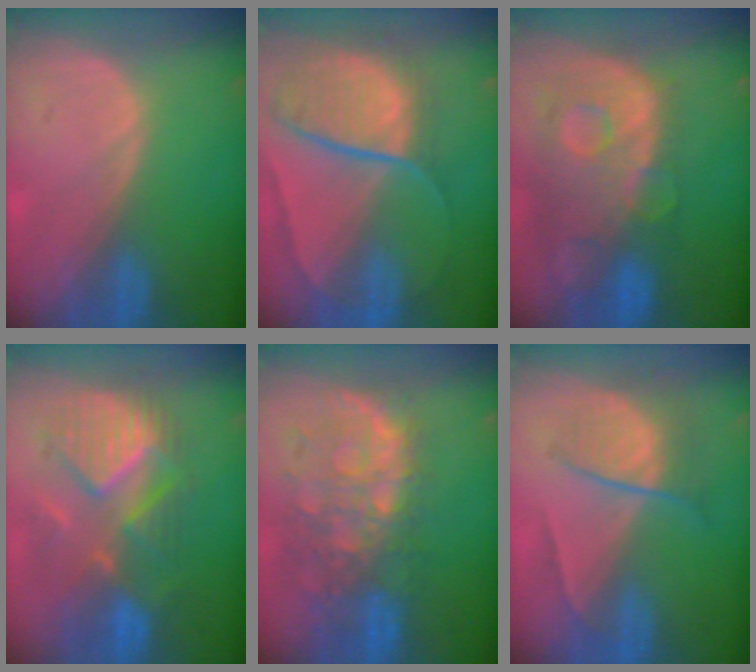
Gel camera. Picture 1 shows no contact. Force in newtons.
{"total": 10.6, "press": 8.8, "slide": 6.0}
{"total": 12.9, "press": 10.6, "slide": 7.3}
{"total": 9.8, "press": 9.3, "slide": 3.1}
{"total": 11.1, "press": 9.7, "slide": 5.4}
{"total": 6.6, "press": 6.0, "slide": 2.8}